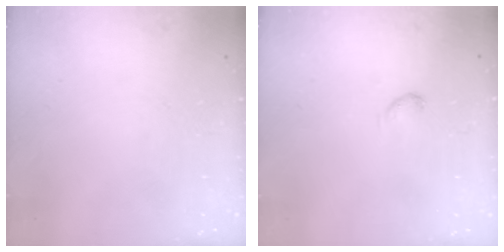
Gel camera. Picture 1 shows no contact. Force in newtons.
{"total": 2.7, "press": 2.7, "slide": 0.5}